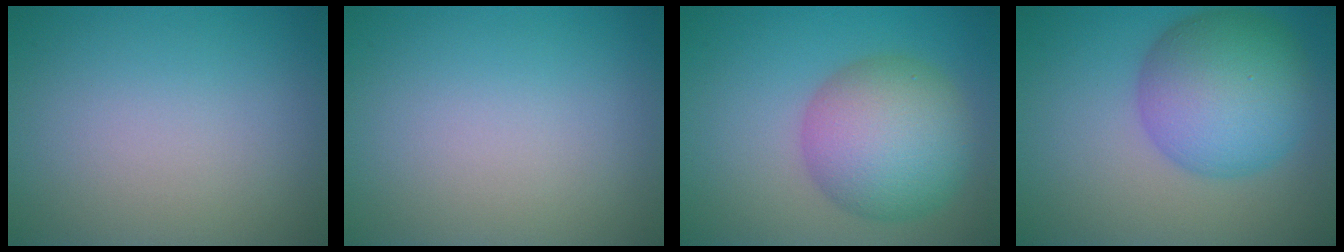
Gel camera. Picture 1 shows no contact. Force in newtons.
{"total": 0.0}
{"total": 8.1, "press": 8.1, "slide": 0.4}
{"total": 8.8, "press": 8.8, "slide": 0.2}